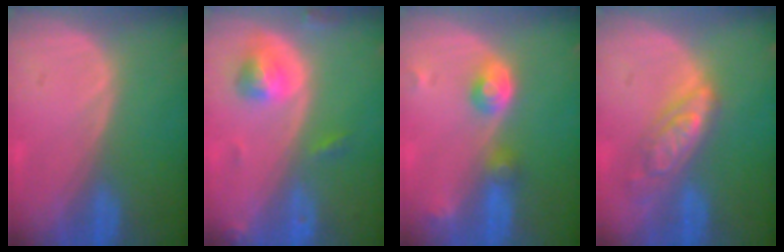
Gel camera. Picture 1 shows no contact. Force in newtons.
{"total": 4.6, "press": 4.6, "slide": 0.3}
{"total": 4.2, "press": 4.1, "slide": 1.0}
{"total": 6.4, "press": 5.7, "slide": 3.0}